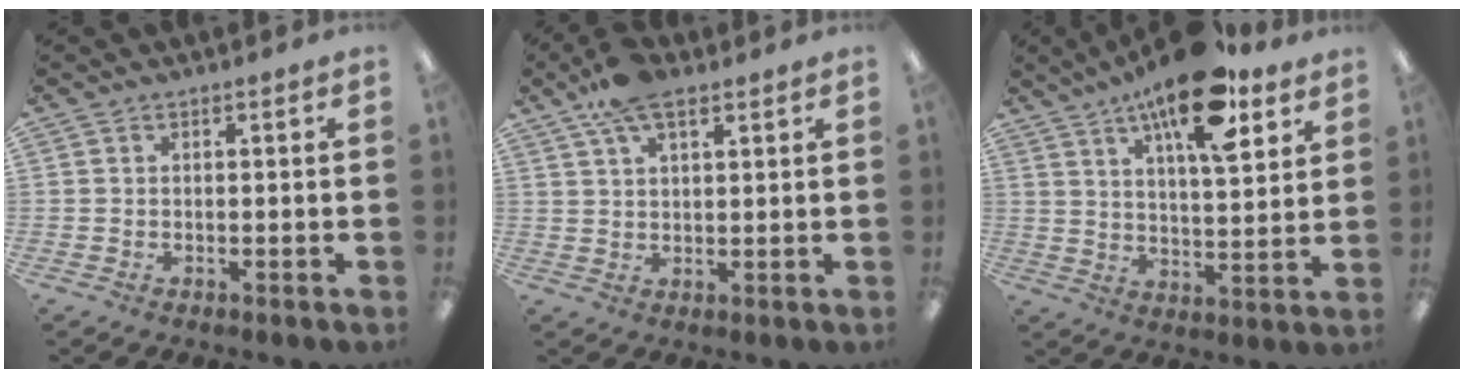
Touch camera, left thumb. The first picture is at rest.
{"total": 8.8, "force": [5.7, 3.5, 5.8], "torque": [-0.104, -0.013, 0.102]}
{"total": 16.9, "force": [10.8, 5.9, 11.6], "torque": [-0.183, -0.047, 0.175]}